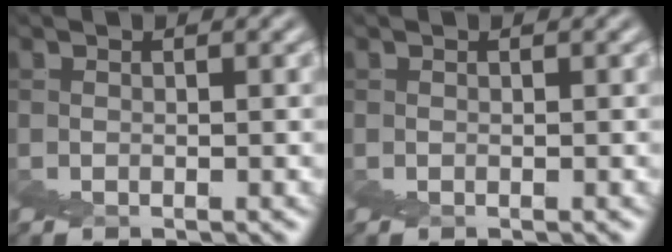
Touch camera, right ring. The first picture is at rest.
{"total": 0.0}